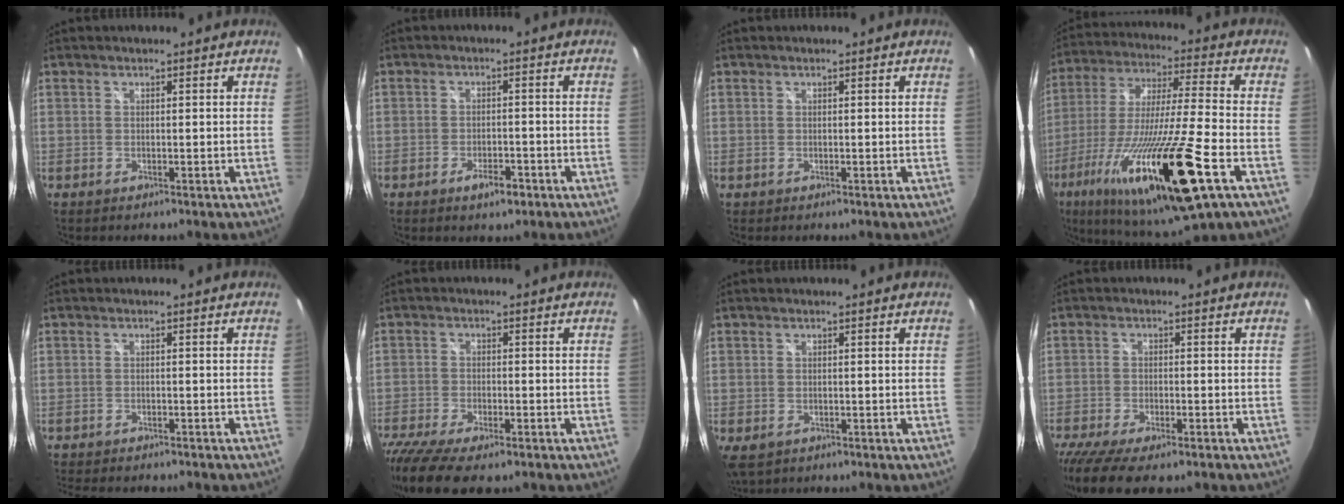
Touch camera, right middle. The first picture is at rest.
{"total": 3.9, "force": [-2.4, 1.6, 2.5], "torque": [-0.050, -0.003, -0.037]}
{"total": 0.0}
{"total": 27.7, "force": [-12.6, 2.7, 24.5], "torque": [-0.463, -0.079, -0.220]}
{"total": 6.8, "force": [-5.9, 1.8, 2.7], "torque": [-0.062, -0.019, -0.088]}
{"total": 13.4, "force": [-10.1, 3.9, 7.9], "torque": [-0.184, -0.062, -0.174]}
{"total": 4.6, "force": [-2.1, 3.0, 2.8], "torque": [-0.056, -0.019, -0.032]}
{"total": 11.3, "force": [-8.8, 3.2, 6.5], "torque": [-0.152, -0.047, -0.149]}